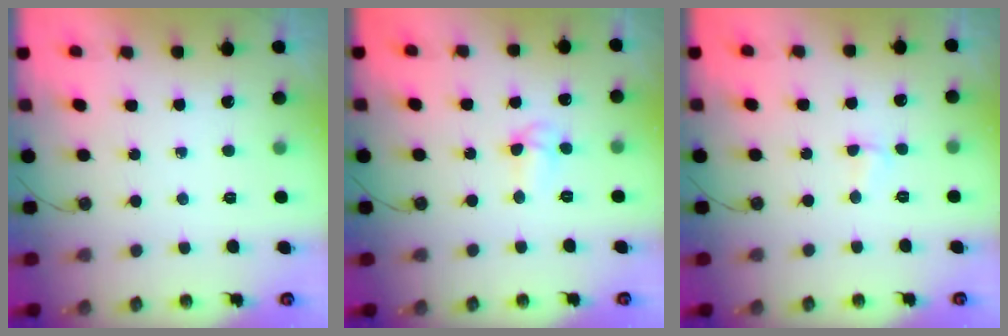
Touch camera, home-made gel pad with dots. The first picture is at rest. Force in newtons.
{"total": 4.0, "press": 3.9, "slide": 0.7}
{"total": 2.9, "press": 2.9, "slide": 0.6}